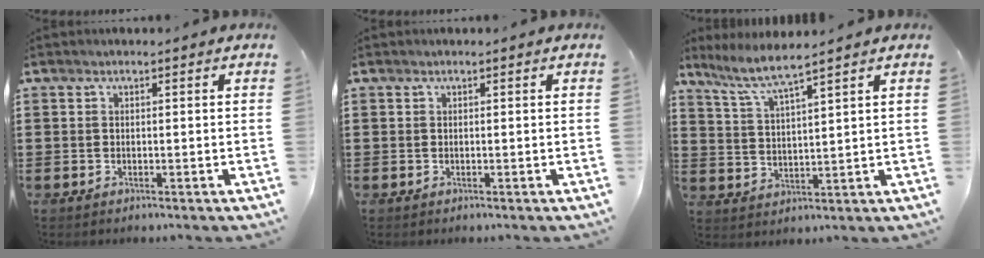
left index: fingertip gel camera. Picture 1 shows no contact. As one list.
[{"total": 0.0}, {"total": 5.2, "force": [4.3, -0.5, 2.9], "torque": [-0.073, -0.022, 0.071]}]